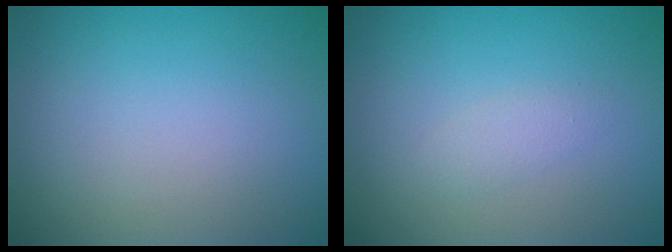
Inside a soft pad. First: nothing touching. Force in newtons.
{"total": 1.1, "press": 1.1, "slide": 0.0}